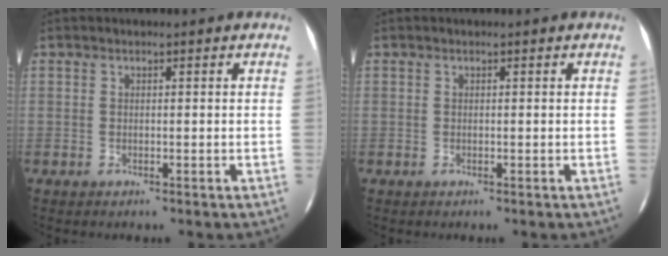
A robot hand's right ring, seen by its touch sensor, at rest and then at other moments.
{"total": 0.0}